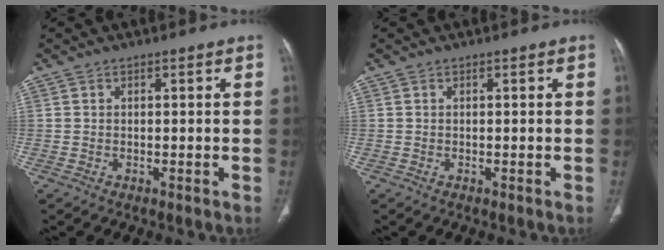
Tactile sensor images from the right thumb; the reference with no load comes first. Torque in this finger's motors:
{"motor_torque": [0.11, -0.06, 0.27, -0.19, -0.01]}